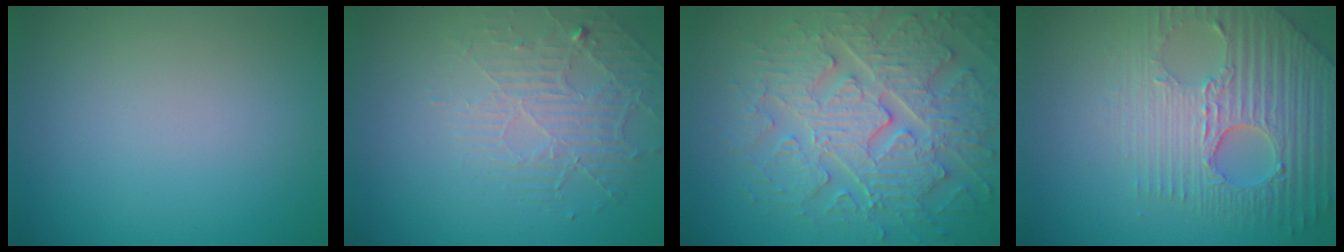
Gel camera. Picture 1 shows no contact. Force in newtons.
{"total": 2.3, "press": 1.7, "slide": 1.6}
{"total": 7.8, "press": 6.3, "slide": 4.6}
{"total": 7.6, "press": 5.5, "slide": 5.3}